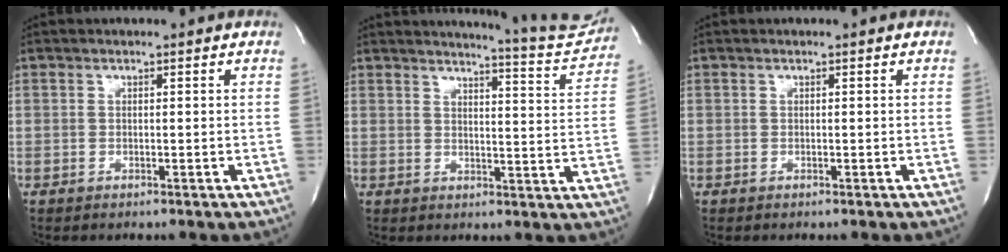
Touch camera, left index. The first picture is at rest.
{"total": 11.6, "force": [11.4, -0.7, 1.8], "torque": [-0.025, -0.069, 0.124]}
{"total": 0.0}